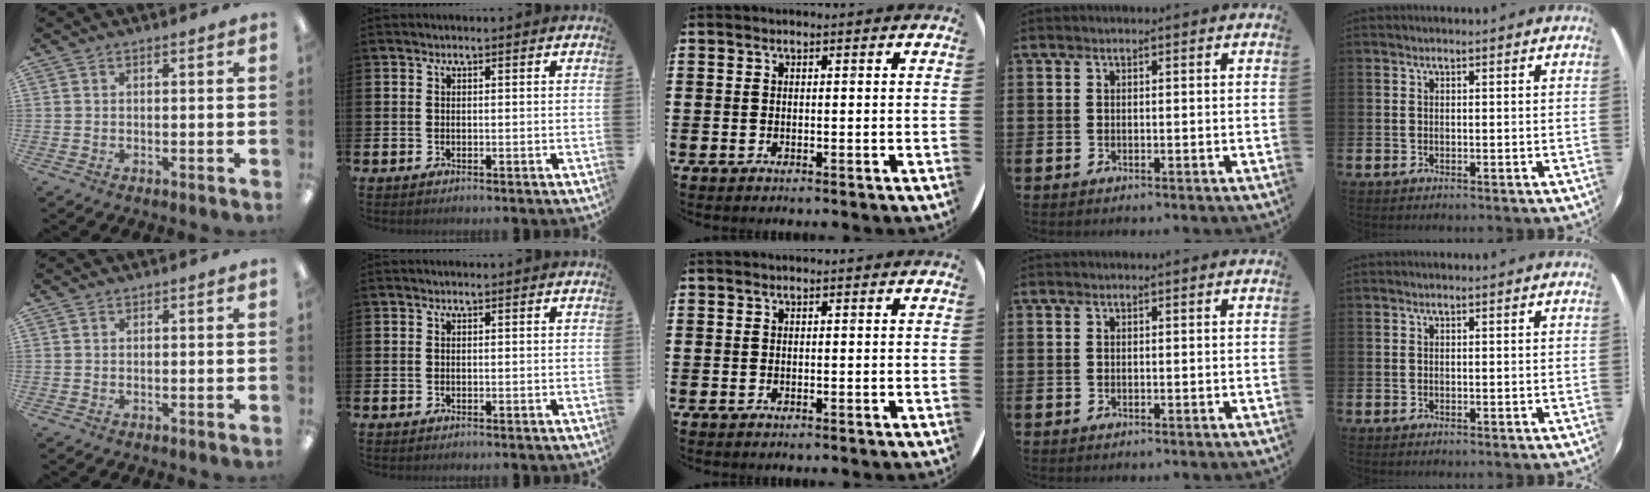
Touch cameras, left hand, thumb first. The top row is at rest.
{}